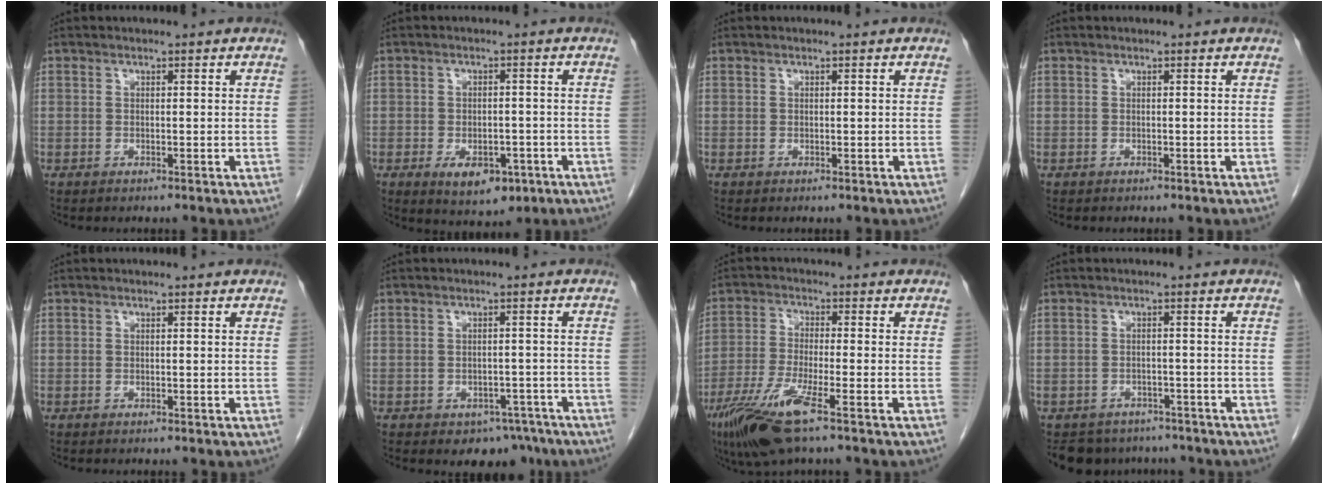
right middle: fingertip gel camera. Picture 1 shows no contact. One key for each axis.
{"total": 6.8, "fx": -3.3, "fy": 3.8, "fz": 4.6, "tx": -0.063, "ty": -0.002, "tz": -0.038}
{"total": 0.0}
{"total": 0.0}
{"total": 0.0}
{"total": 5.1, "fx": -3.6, "fy": 3.2, "fz": 1.6, "tx": -0.003, "ty": 0.009, "tz": -0.044}
{"total": 9.4, "fx": -5.6, "fy": 0.8, "fz": 7.6, "tx": -0.158, "ty": -0.023, "tz": -0.106}
{"total": 8.0, "fx": -6.8, "fy": 4.1, "fz": 0.9, "tx": -0.008, "ty": 0.007, "tz": -0.085}